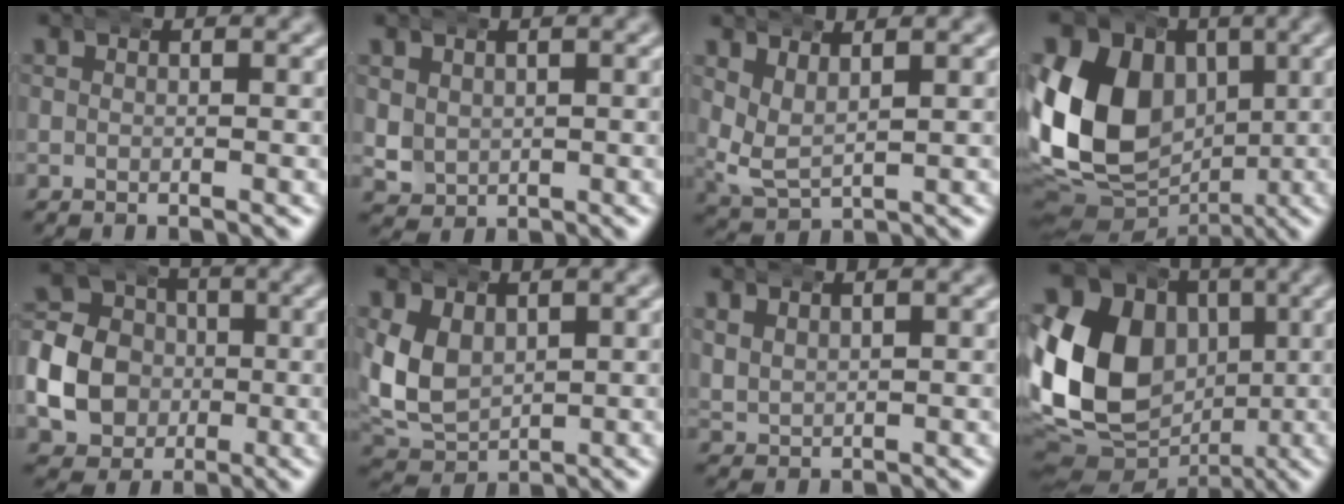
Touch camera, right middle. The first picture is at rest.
{"total": 2.7, "force": [0.8, 2.4, 1.0], "torque": [-0.044, -0.017, 0.026]}
{"total": 4.1, "force": [1.8, 2.8, 2.4], "torque": [-0.071, -0.020, 0.043]}
{"total": 15.6, "force": [1.0, 12.7, 9.0], "torque": [-0.193, -0.039, 0.032]}
{"total": 9.4, "force": [-0.2, 8.5, 4.0], "torque": [-0.101, -0.031, -0.004]}
{"total": 6.6, "force": [0.5, 5.6, 3.4], "torque": [-0.113, -0.030, 0.028]}
{"total": 2.4, "force": [1.7, 1.5, 0.8], "torque": [-0.028, -0.006, 0.042]}
{"total": 17.7, "force": [0.7, 14.5, 10.0], "torque": [-0.217, -0.044, 0.026]}